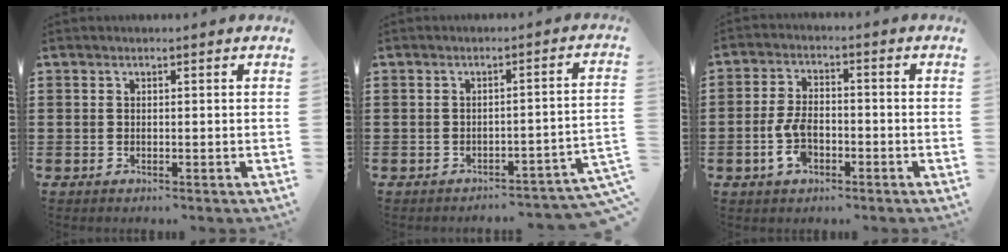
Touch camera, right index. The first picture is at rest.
{"total": 2.9, "force": [-2.6, -0.2, 1.4], "torque": [-0.028, -0.008, -0.055]}
{"total": 5.9, "force": [-2.1, 3.2, 4.5], "torque": [-0.104, 0.001, -0.042]}